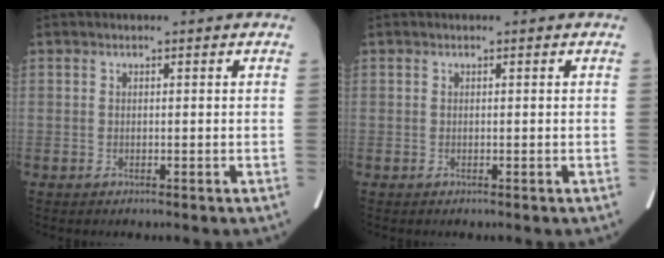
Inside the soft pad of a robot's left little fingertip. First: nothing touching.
{"total": 0.0}